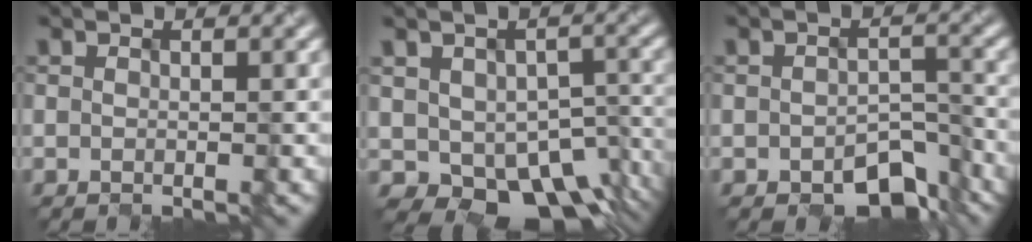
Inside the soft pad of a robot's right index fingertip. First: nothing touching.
{"total": 9.9, "force": [-4.6, 6.5, 5.9], "torque": [-0.085, -0.021, -0.046]}
{"total": 4.7, "force": [-3.0, 2.7, 2.5], "torque": [-0.036, -0.014, -0.036]}